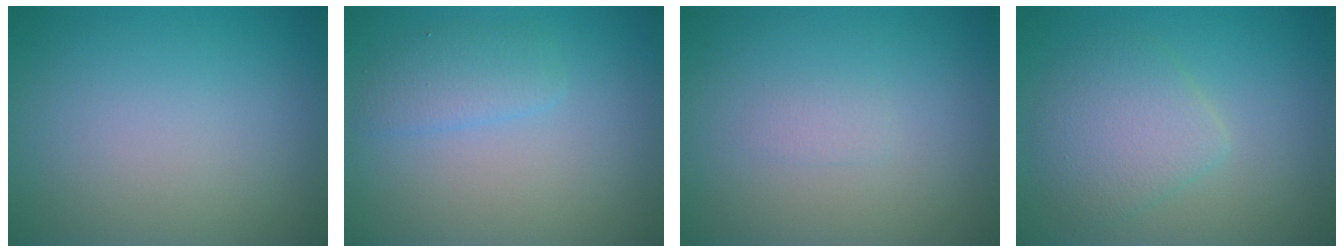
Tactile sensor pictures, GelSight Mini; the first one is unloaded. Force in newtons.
{"total": 1.9, "press": 1.9, "slide": 0.1}
{"total": 0.7, "press": 0.6, "slide": 0.2}
{"total": 3.5, "press": 3.5, "slide": 0.1}